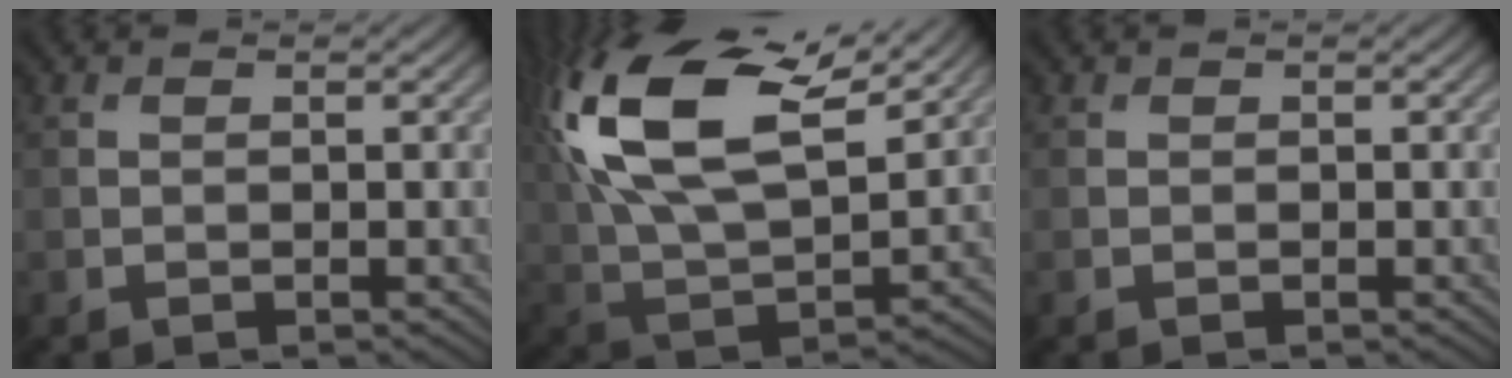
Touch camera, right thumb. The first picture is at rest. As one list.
[{"total": 17.8, "force": [7.9, 8.6, 13.5], "torque": [-0.309, 0.029, 0.139]}, {"total": 0.0}]